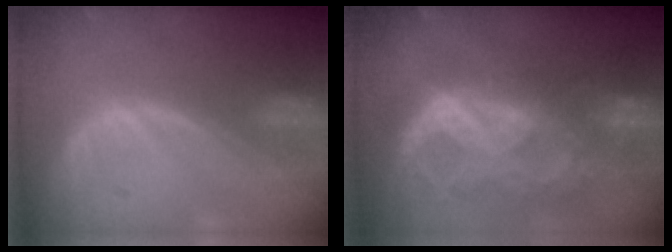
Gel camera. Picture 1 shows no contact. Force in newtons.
{"total": 10.9, "press": 9.2, "slide": 5.8}